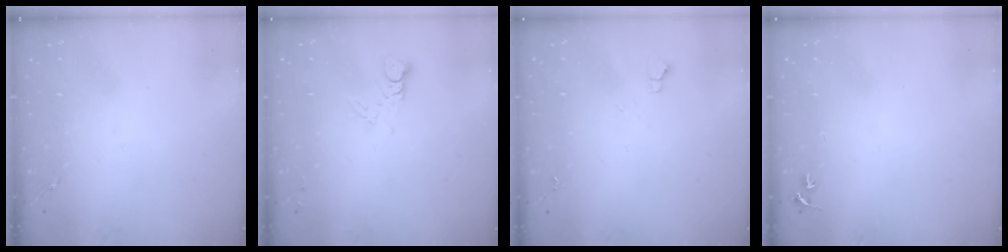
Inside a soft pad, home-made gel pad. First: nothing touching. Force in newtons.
{"total": 3.0, "press": 3.0, "slide": 0.3}
{"total": 3.5, "press": 3.5, "slide": 0.4}
{"total": 2.7, "press": 2.7, "slide": 0.3}